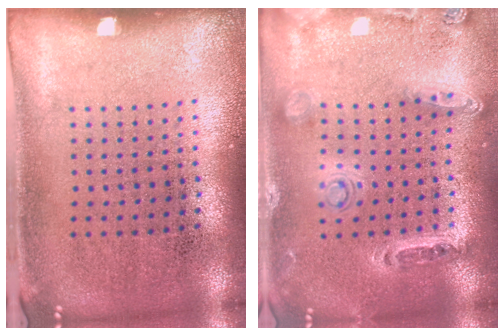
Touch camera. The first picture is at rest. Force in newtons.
{"total": 1.4, "press": 1.4, "slide": 0.3}